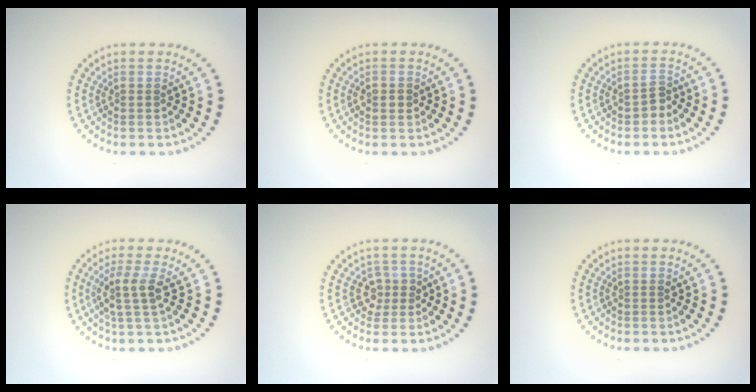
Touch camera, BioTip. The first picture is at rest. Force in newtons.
{"total": 1.5, "press": 1.5, "slide": 0.2}
{"total": 1.2, "press": 1.1, "slide": 0.4}
{"total": 2.6, "press": 2.0, "slide": 1.7}
{"total": 1.6, "press": 1.4, "slide": 0.9}
{"total": 0.0}